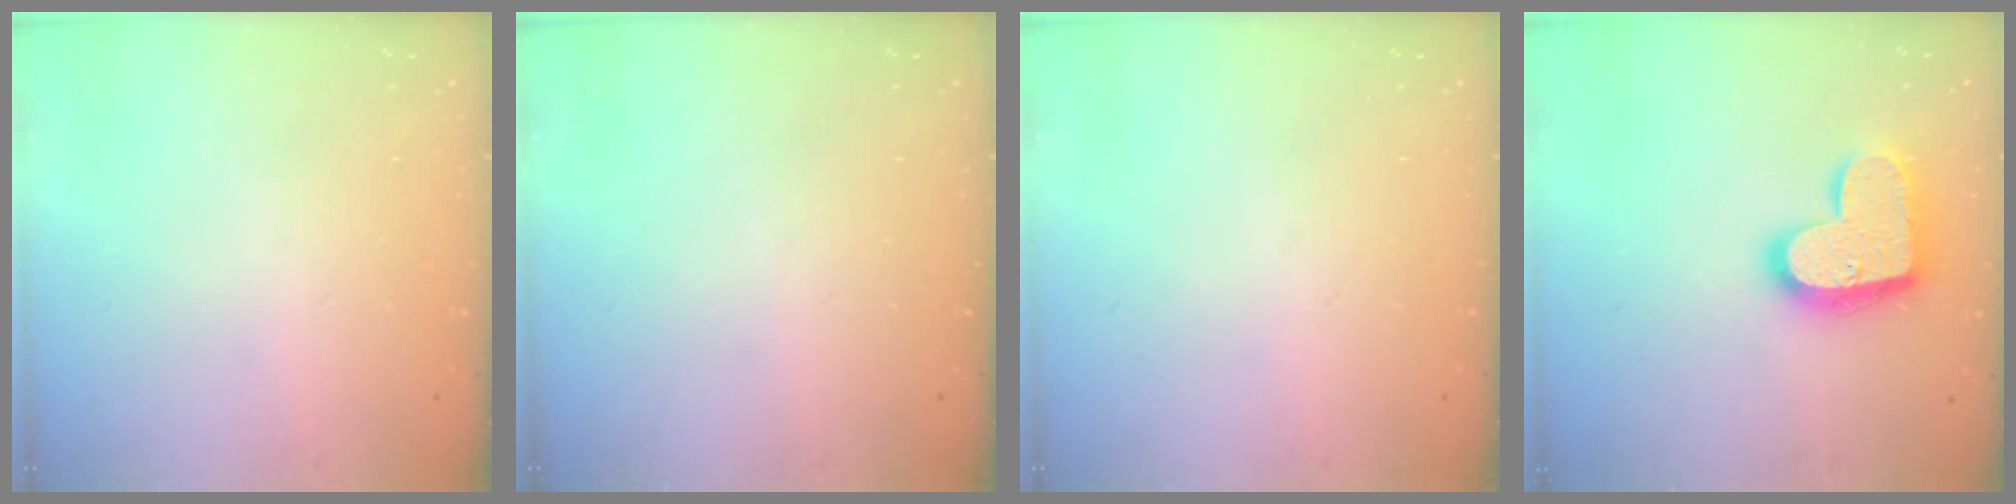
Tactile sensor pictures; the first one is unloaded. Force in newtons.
{"total": 0.0}
{"total": 0.0}
{"total": 17.8, "press": 17.7, "slide": 1.1}